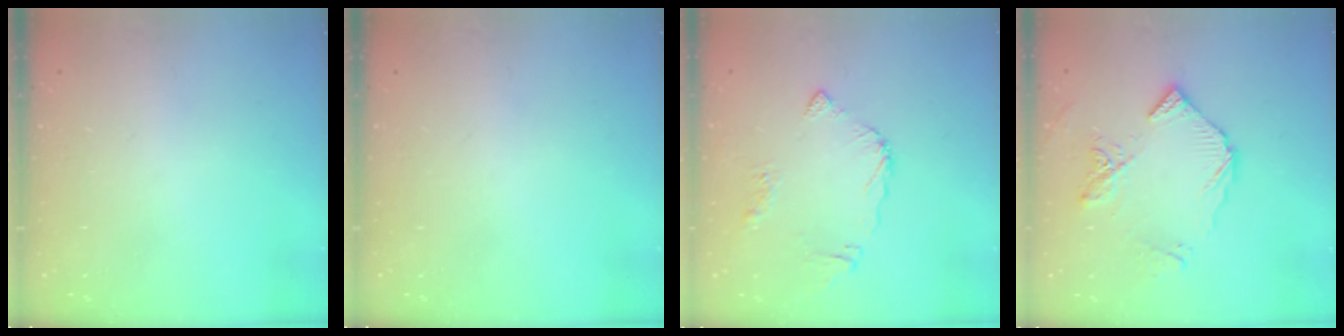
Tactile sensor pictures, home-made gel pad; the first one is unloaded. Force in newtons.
{"total": 0.0}
{"total": 6.7, "press": 6.7, "slide": 0.7}
{"total": 10.5, "press": 10.4, "slide": 1.3}